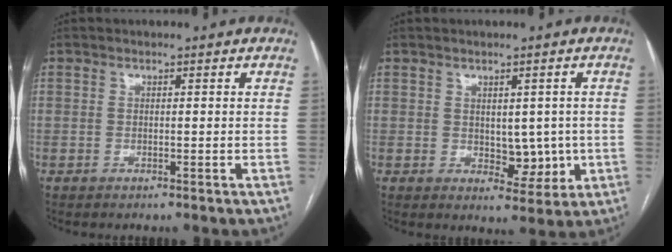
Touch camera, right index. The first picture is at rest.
{"total": 5.2, "force": [-0.2, 3.1, 4.1], "torque": [-0.047, -0.002, 0.009]}